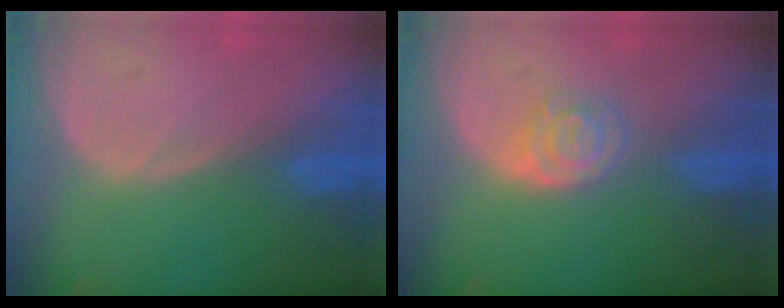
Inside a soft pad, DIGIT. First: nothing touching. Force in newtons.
{"total": 4.2, "press": 3.8, "slide": 2.0}